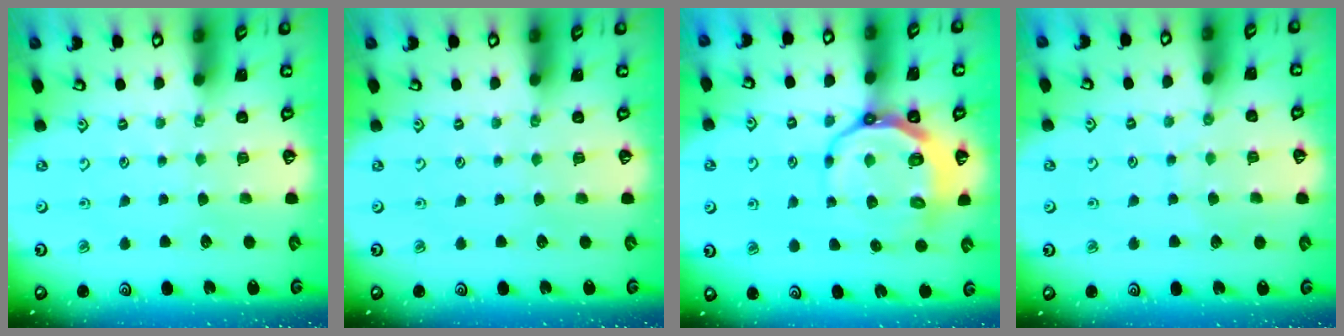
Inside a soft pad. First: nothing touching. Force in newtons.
{"total": 0.0}
{"total": 10.1, "press": 9.6, "slide": 3.2}
{"total": 4.4, "press": 4.4, "slide": 0.5}